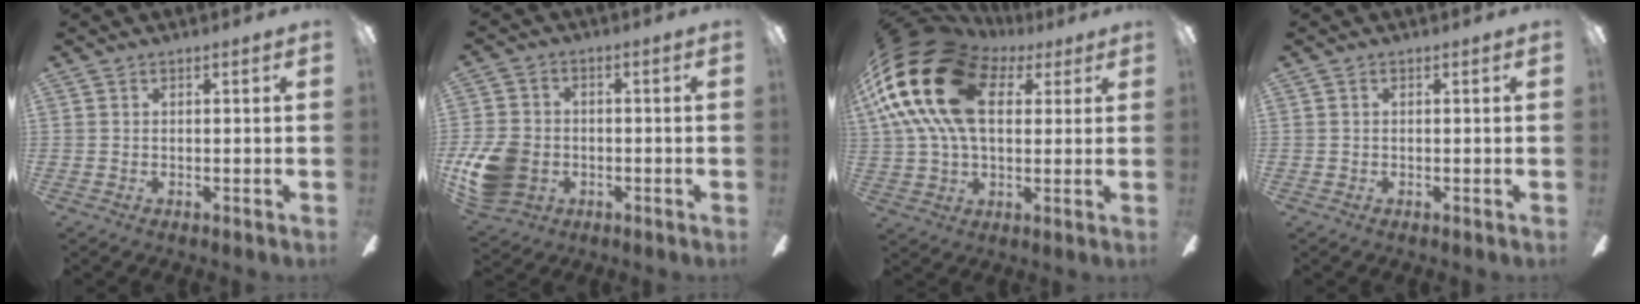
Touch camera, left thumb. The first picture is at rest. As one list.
[{"total": 11.7, "force": [-3.5, 9.0, 6.6], "torque": [-0.138, 0.028, -0.059]}, {"total": 25.5, "force": [7.4, 16.1, 18.3], "torque": [-0.384, -0.015, 0.123]}, {"total": 0.0}]